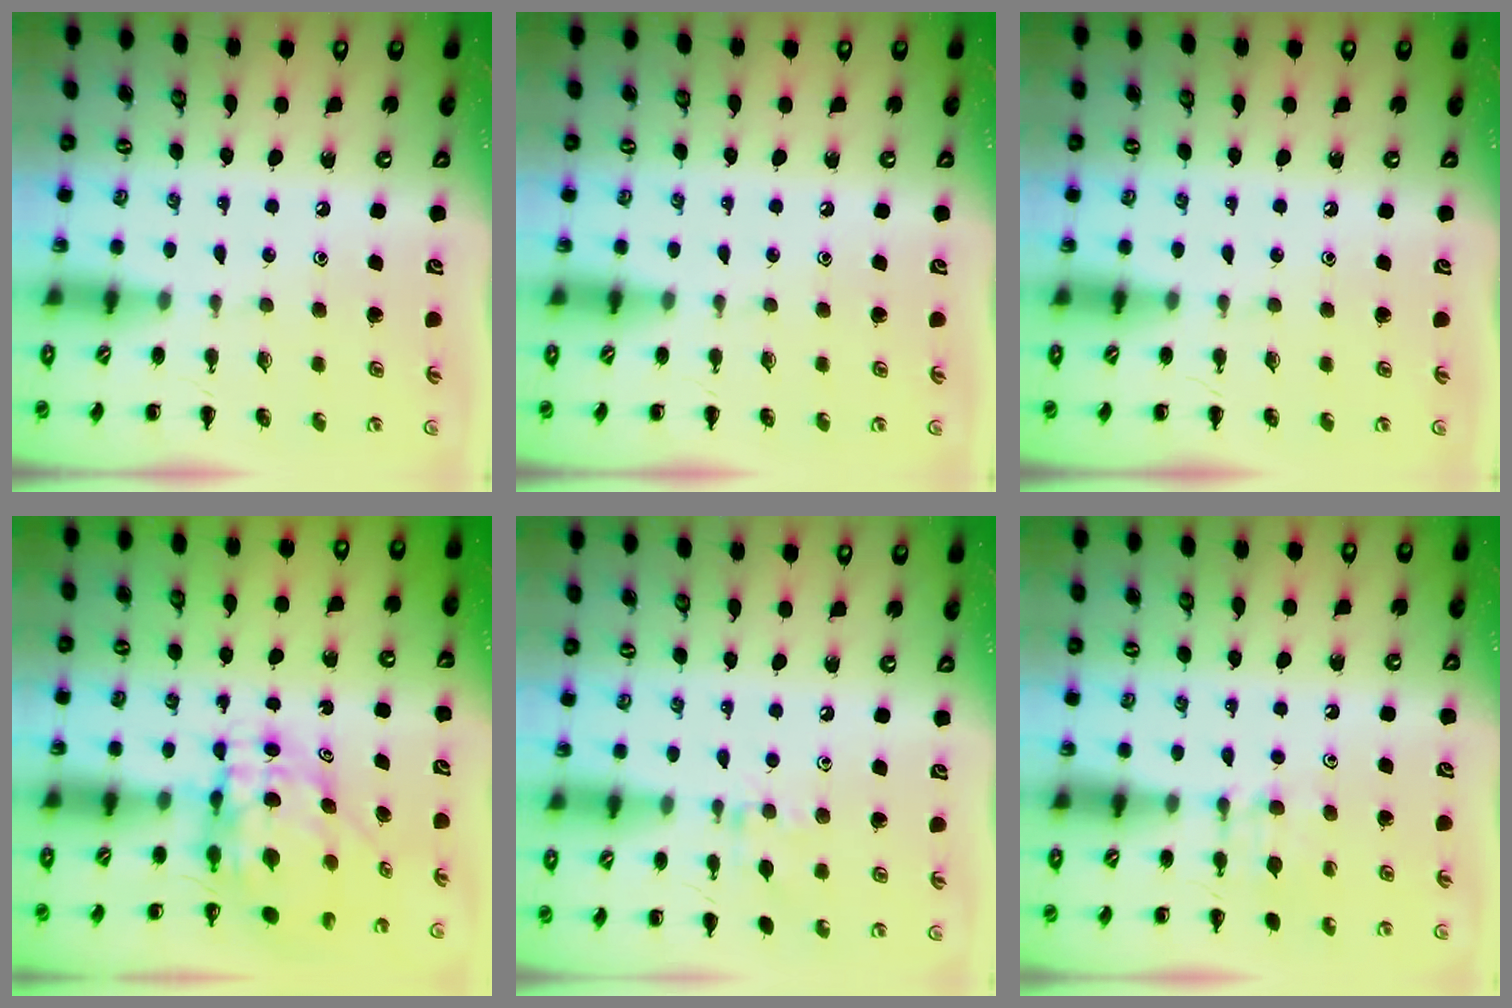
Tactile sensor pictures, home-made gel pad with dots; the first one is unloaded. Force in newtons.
{"total": 0.0}
{"total": 0.0}
{"total": 6.0, "press": 5.8, "slide": 1.3}
{"total": 6.7, "press": 6.5, "slide": 1.5}
{"total": 7.8, "press": 7.5, "slide": 2.0}